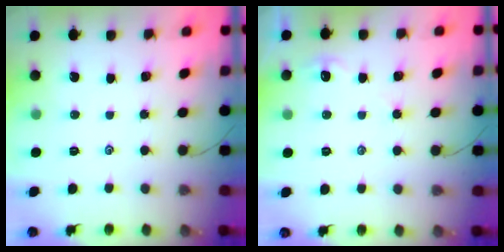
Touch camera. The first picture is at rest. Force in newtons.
{"total": 1.9, "press": 1.8, "slide": 0.3}